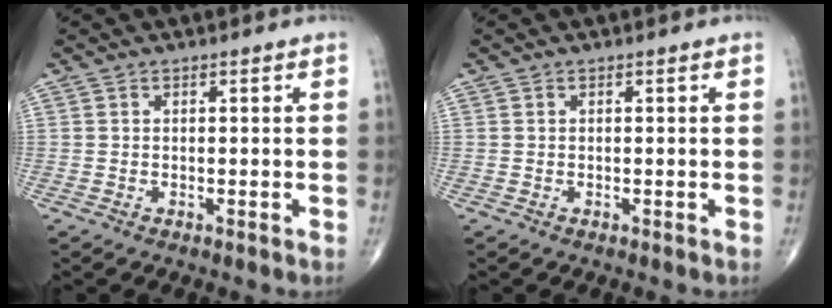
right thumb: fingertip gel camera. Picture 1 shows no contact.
{"total": 0.0}